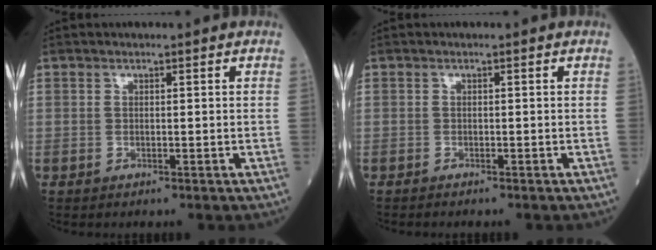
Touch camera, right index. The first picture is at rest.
{"total": 0.7, "force": [-0.7, 0.0, 0.1], "torque": [-0.006, -0.002, -0.013]}